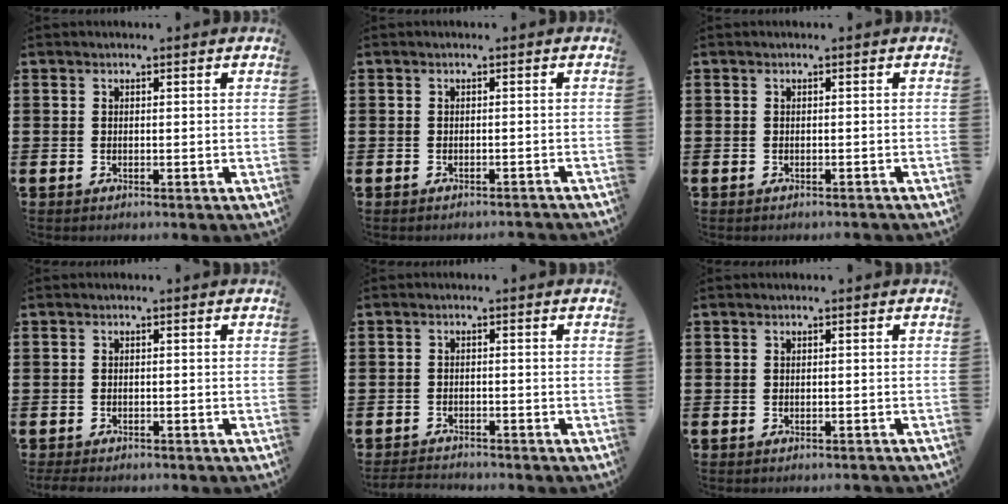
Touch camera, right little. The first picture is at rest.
{"total": 0.6, "force": [-0.6, -0.1, 0.0], "torque": [-0.001, 0.000, -0.013]}
{"total": 0.0}
{"total": 0.7, "force": [-0.6, 0.3, 0.3], "torque": [-0.007, 0.001, -0.013]}
{"total": 1.5, "force": [-1.5, 0.1, -0.1], "torque": [-0.003, 0.003, -0.032]}
{"total": 0.0}